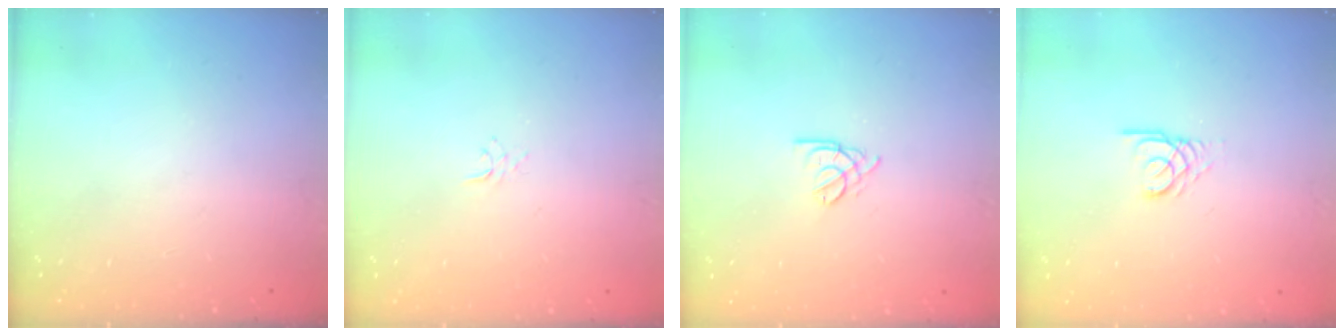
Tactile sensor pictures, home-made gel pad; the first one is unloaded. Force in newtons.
{"total": 2.9, "press": 2.9, "slide": 0.3}
{"total": 1.6, "press": 1.5, "slide": 0.5}
{"total": 2.5, "press": 2.5, "slide": 0.2}